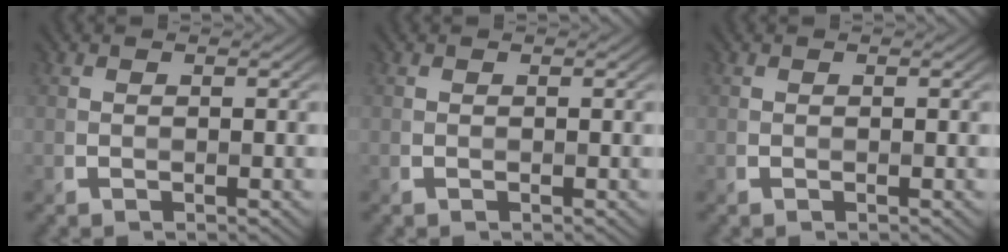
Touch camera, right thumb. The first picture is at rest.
{"total": 0.0}
{"total": 0.0}